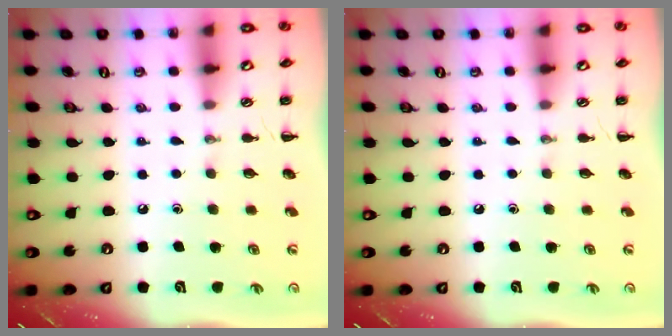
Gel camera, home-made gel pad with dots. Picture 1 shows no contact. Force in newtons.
{"total": 0.0}